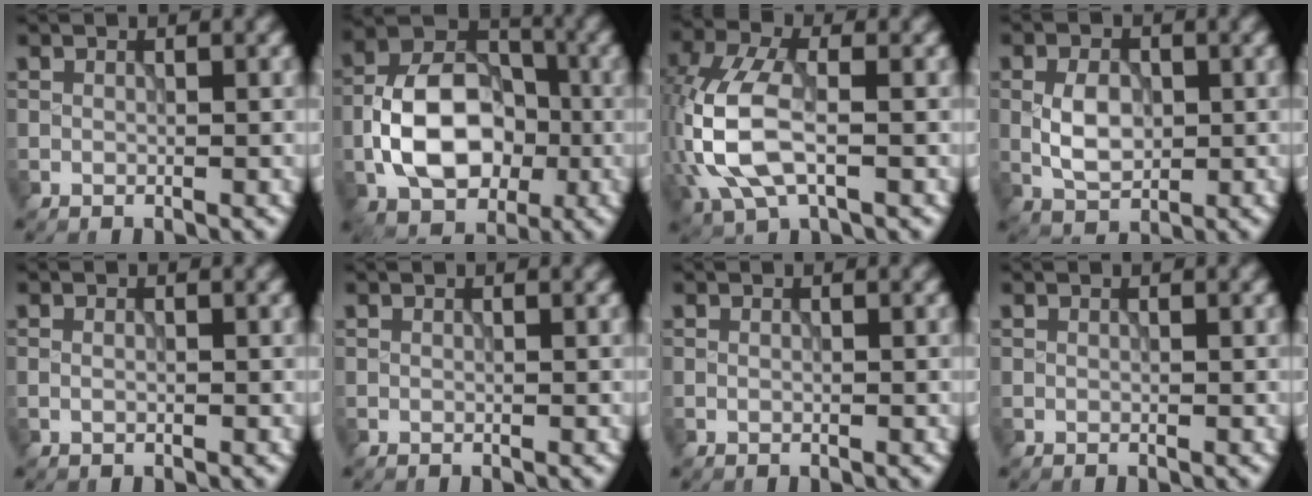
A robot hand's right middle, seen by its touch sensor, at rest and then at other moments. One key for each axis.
{"total": 9.8, "fx": -2.3, "fy": 6.6, "fz": 6.9, "tx": -0.124, "ty": 0.017, "tz": -0.050}
{"total": 6.9, "fx": -1.3, "fy": 3.7, "fz": 5.7, "tx": -0.141, "ty": 0.007, "tz": -0.029}
{"total": 3.9, "fx": -0.2, "fy": 2.5, "fz": 2.9, "tx": -0.058, "ty": 0.002, "tz": -0.003}
{"total": 0.7, "fx": -0.1, "fy": 0.4, "fz": 0.5, "tx": -0.012, "ty": -0.002, "tz": -0.001}
{"total": 0.0}
{"total": 0.0}
{"total": 0.0}